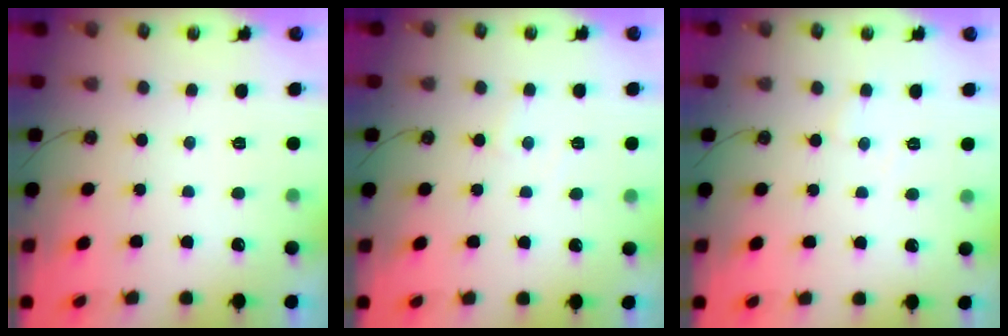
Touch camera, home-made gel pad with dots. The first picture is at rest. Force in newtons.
{"total": 3.6, "press": 3.6, "slide": 0.6}
{"total": 3.1, "press": 3.0, "slide": 0.6}